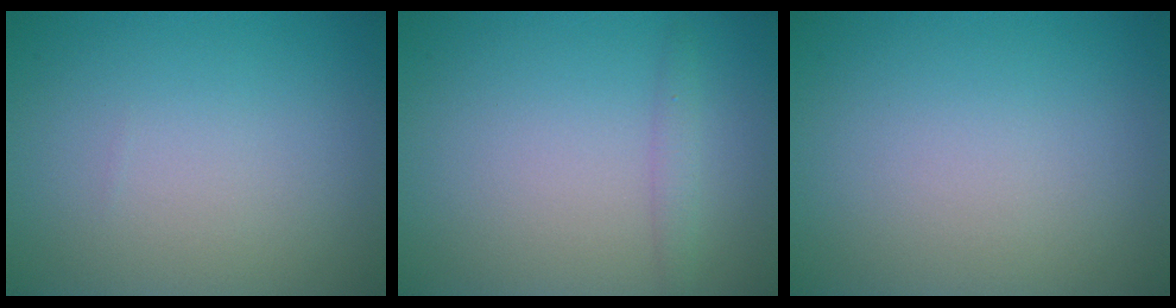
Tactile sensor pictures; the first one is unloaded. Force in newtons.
{"total": 1.1, "press": 1.1, "slide": 0.1}
{"total": 0.0}